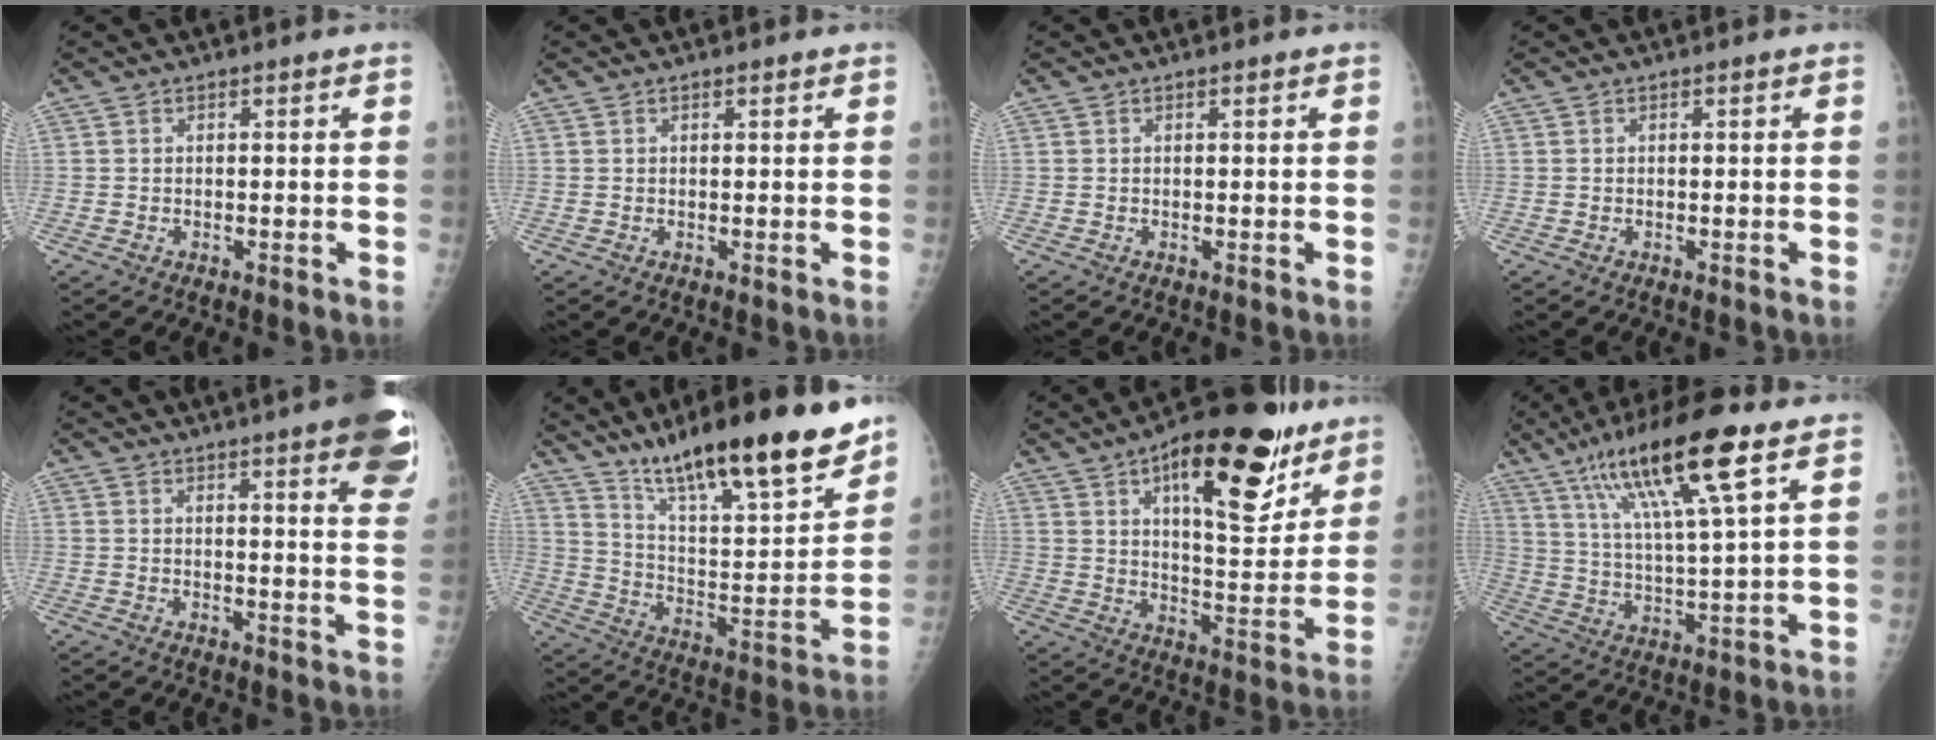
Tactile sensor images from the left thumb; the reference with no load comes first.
{"total": 0.6, "force": [0.4, 0.2, 0.4], "torque": [-0.008, -0.001, 0.005]}
{"total": 0.0}
{"total": 0.0}
{"total": 15.5, "force": [9.3, 2.5, 12.1], "torque": [-0.133, -0.031, 0.096]}
{"total": 24.1, "force": [17.7, 4.6, 15.7], "torque": [-0.227, -0.078, 0.297]}
{"total": 23.3, "force": [12.9, 9.1, 17.1], "torque": [-0.212, -0.048, 0.197]}
{"total": 18.1, "force": [9.7, 2.7, 15.1], "torque": [-0.271, -0.025, 0.174]}